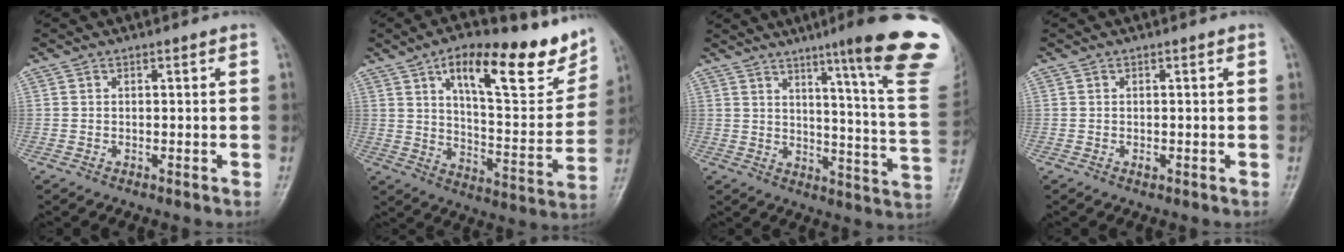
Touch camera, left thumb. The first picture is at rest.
{"total": 21.3, "force": [12.8, 7.5, 15.3], "torque": [-0.172, -0.053, 0.197]}
{"total": 22.5, "force": [13.5, 1.0, 17.9], "torque": [-0.216, -0.082, 0.172]}
{"total": 0.9, "force": [-0.1, 0.5, 0.7], "torque": [-0.005, 0.000, -0.002]}